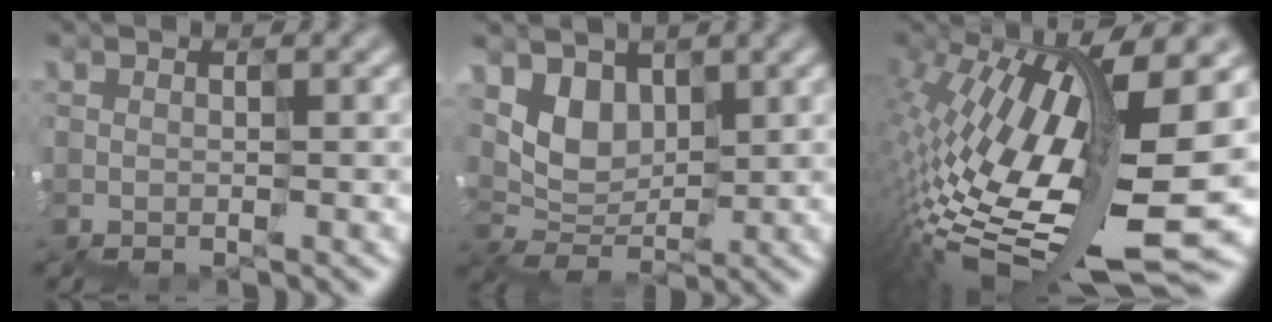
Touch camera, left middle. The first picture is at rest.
{"total": 3.0, "force": [2.2, 2.0, 0.2], "torque": [-0.012, -0.005, 0.041]}
{"total": 14.0, "force": [-0.5, 4.8, 13.1], "torque": [-0.259, -0.002, -0.008]}